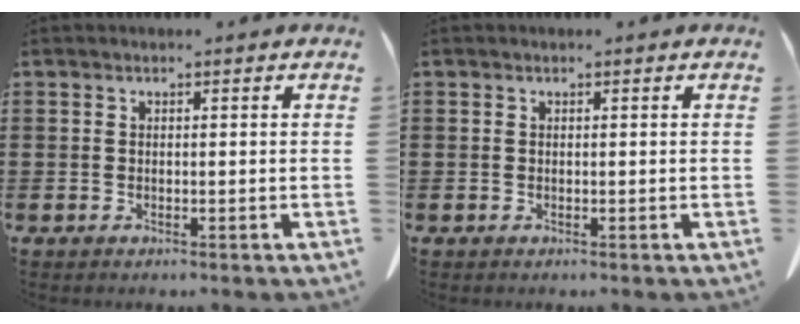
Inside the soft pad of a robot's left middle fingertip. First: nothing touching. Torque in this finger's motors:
{"motor_torque": [-0.59, 0.46, -0.02, -0.02]}